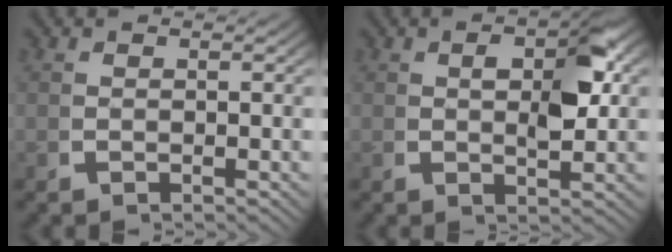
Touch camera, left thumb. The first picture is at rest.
{"total": 4.4, "force": [1.1, 0.8, 4.2], "torque": [-0.046, 0.017, 0.012]}